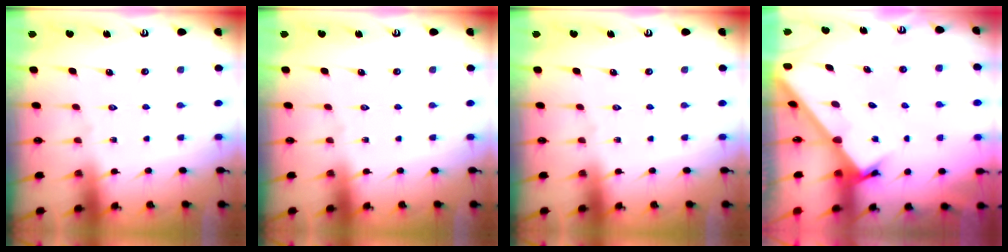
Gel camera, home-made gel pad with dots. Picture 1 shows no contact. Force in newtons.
{"total": 0.0}
{"total": 0.0}
{"total": 1.9, "press": 1.9, "slide": 0.2}